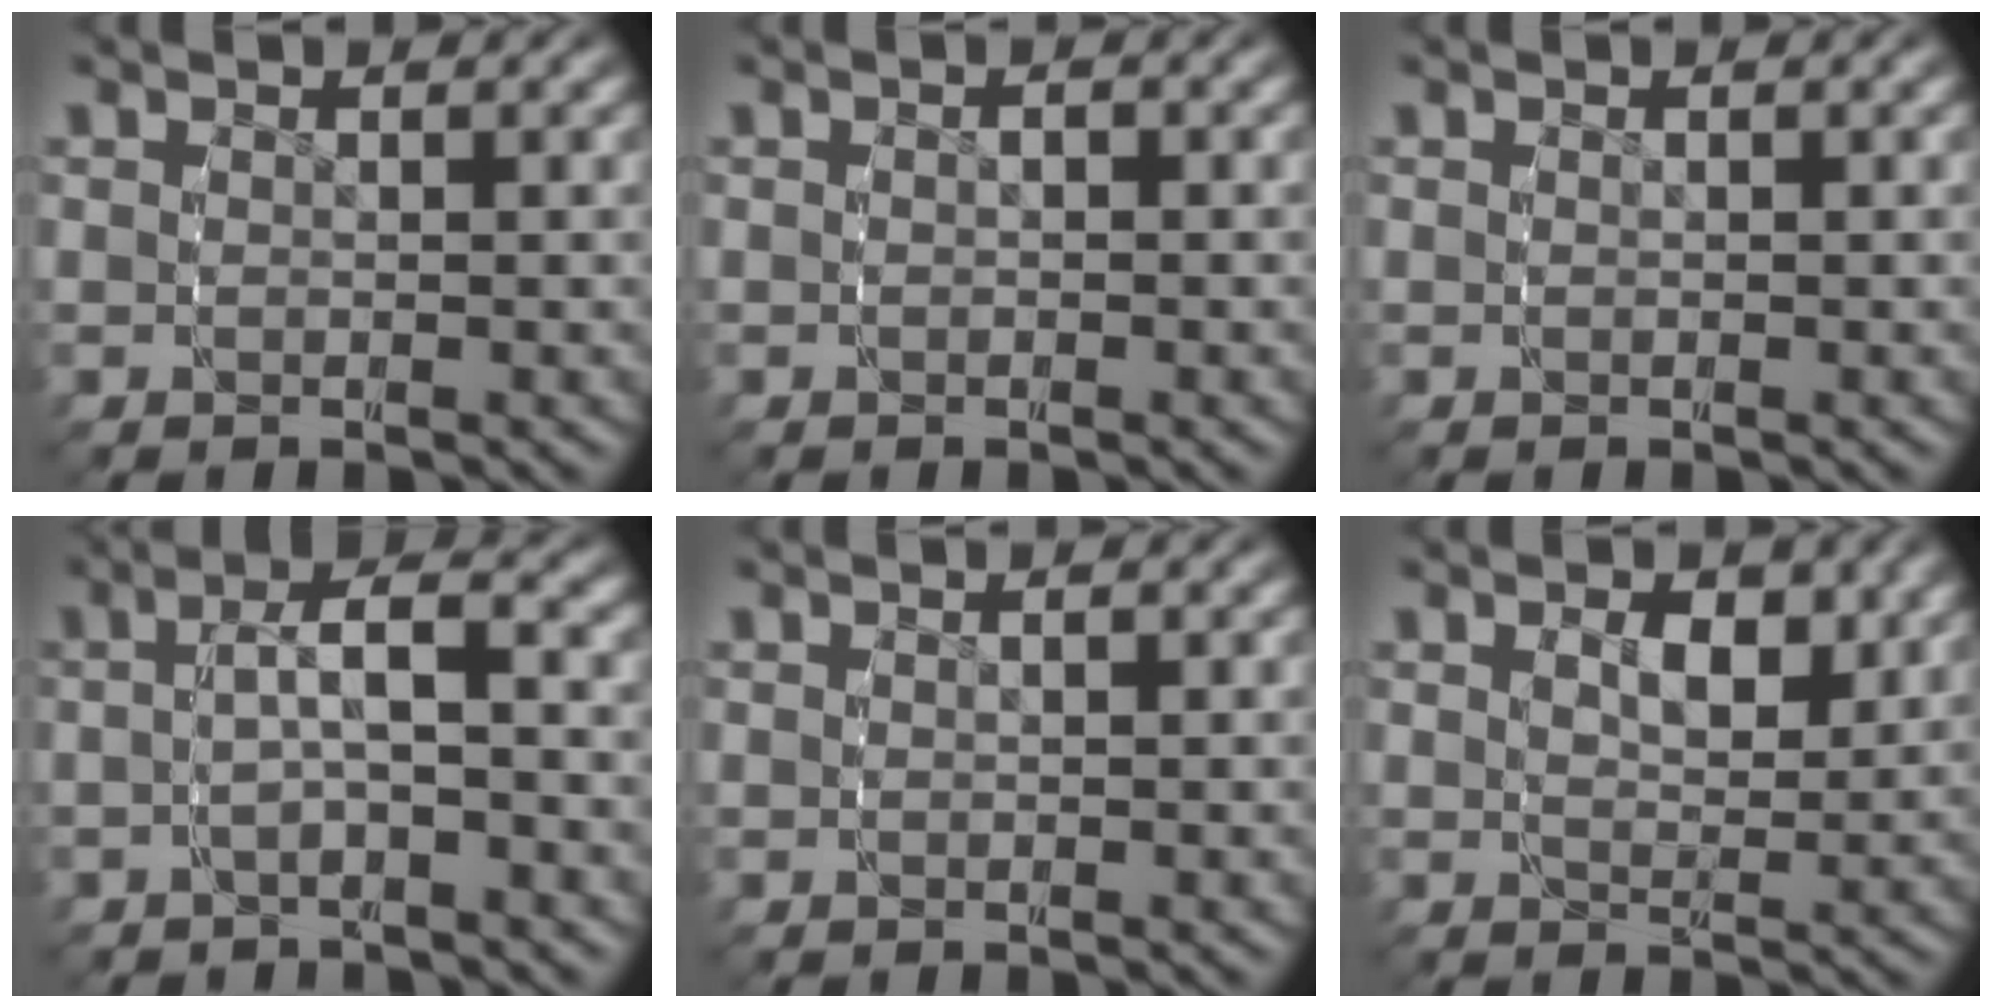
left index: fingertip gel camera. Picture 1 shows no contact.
{"total": 1.0, "force": [-0.4, 0.7, 0.5], "torque": [-0.010, -0.004, -0.007]}
{"total": 0.0}
{"total": 3.3, "force": [-1.0, 1.2, 2.9], "torque": [-0.052, 0.010, -0.024]}
{"total": 0.6, "force": [-0.2, 0.4, 0.4], "torque": [-0.008, -0.002, -0.003]}
{"total": 2.6, "force": [0.7, 1.6, 1.9], "torque": [-0.028, -0.010, 0.013]}